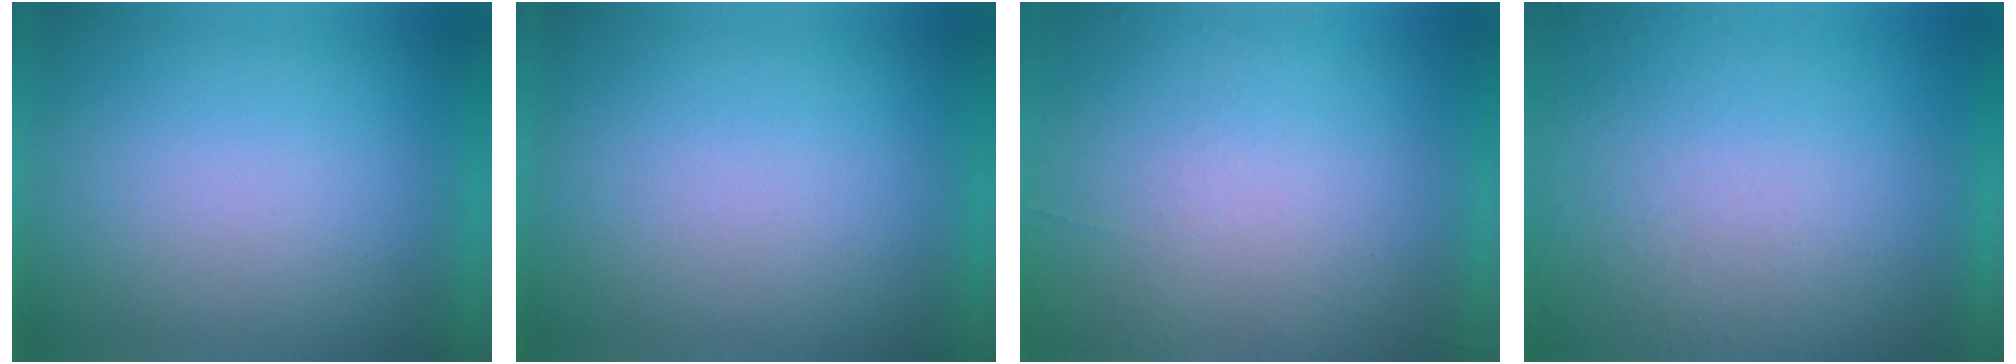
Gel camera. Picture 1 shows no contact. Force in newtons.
{"total": 0.0}
{"total": 4.5}
{"total": 4.7}